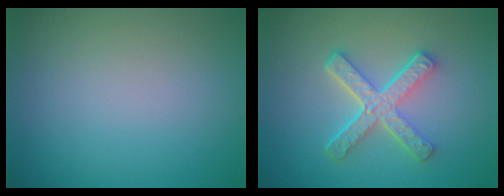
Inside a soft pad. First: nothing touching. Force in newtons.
{"total": 5.2, "press": 3.9, "slide": 3.5}